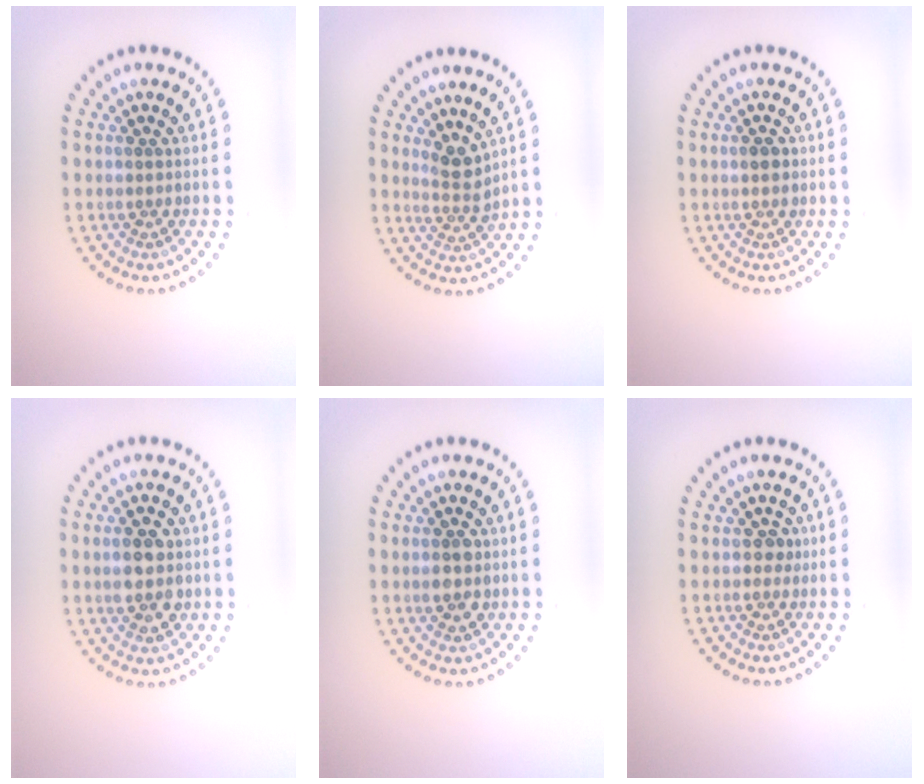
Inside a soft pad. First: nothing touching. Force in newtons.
{"total": 2.4, "press": 1.7, "slide": 1.6}
{"total": 1.3, "press": 1.3, "slide": 0.2}
{"total": 3.8, "press": 3.8, "slide": 0.2}
{"total": 2.0, "press": 2.0, "slide": 0.2}
{"total": 1.1, "press": 1.0, "slide": 0.5}